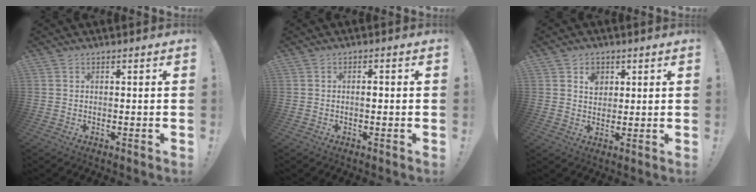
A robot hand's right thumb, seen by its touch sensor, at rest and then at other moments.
{"total": 1.4, "force": [-0.4, 0.5, 1.2], "torque": [-0.016, 0.001, -0.010]}
{"total": 4.9, "force": [2.3, 3.9, 1.8], "torque": [-0.007, -0.013, 0.037]}